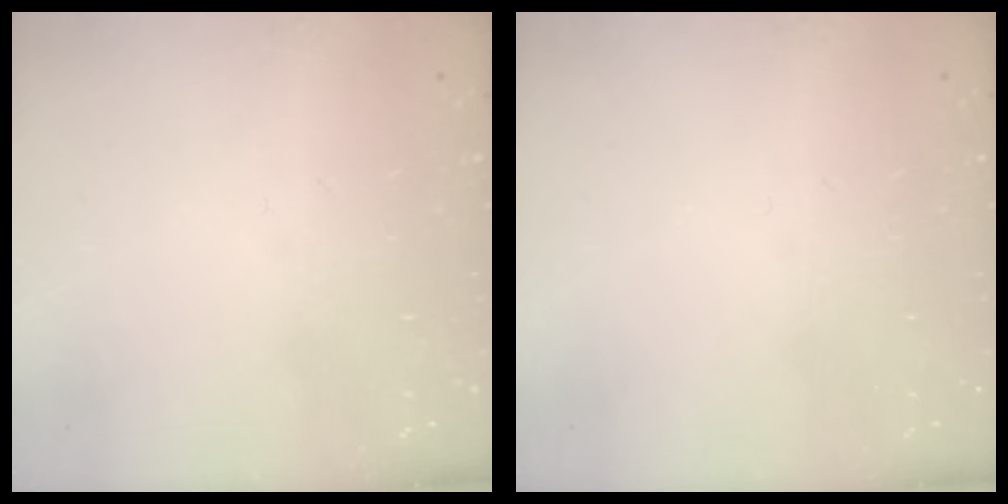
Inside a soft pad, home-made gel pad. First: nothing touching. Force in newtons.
{"total": 0.0}